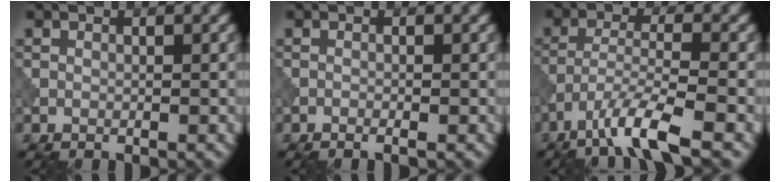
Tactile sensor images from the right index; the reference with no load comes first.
{"total": 0.5, "force": [-0.4, 0.0, 0.4], "torque": [-0.007, -0.002, -0.008]}
{"total": 5.7, "force": [-3.9, 0.8, 4.1], "torque": [-0.073, -0.001, -0.081]}